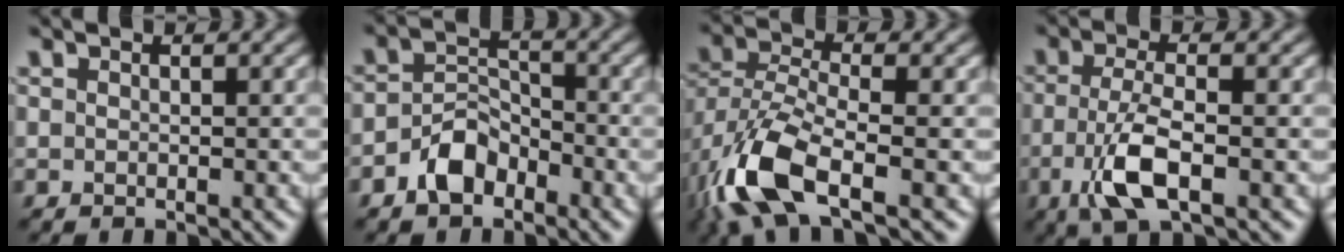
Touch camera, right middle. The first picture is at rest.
{"total": 3.8, "force": [-2.4, 2.3, 1.9], "torque": [-0.031, 0.009, -0.050]}
{"total": 9.2, "force": [-4.6, 3.8, 6.9], "torque": [-0.164, -0.012, -0.099]}
{"total": 5.1, "force": [-1.7, 1.7, 4.5], "torque": [-0.100, -0.003, -0.035]}